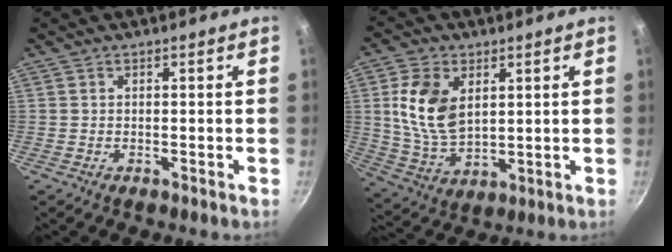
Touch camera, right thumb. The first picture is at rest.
{"total": 12.5, "force": [3.2, 7.9, 9.1], "torque": [-0.160, -0.021, 0.071]}